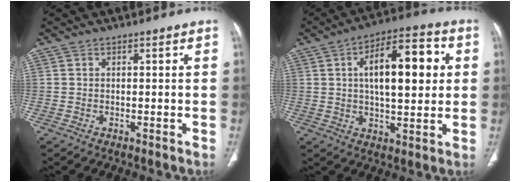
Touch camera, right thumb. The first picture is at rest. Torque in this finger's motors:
{"motor_torque": [-0.73, 1.67, 0.13, 0.16, 0.21]}